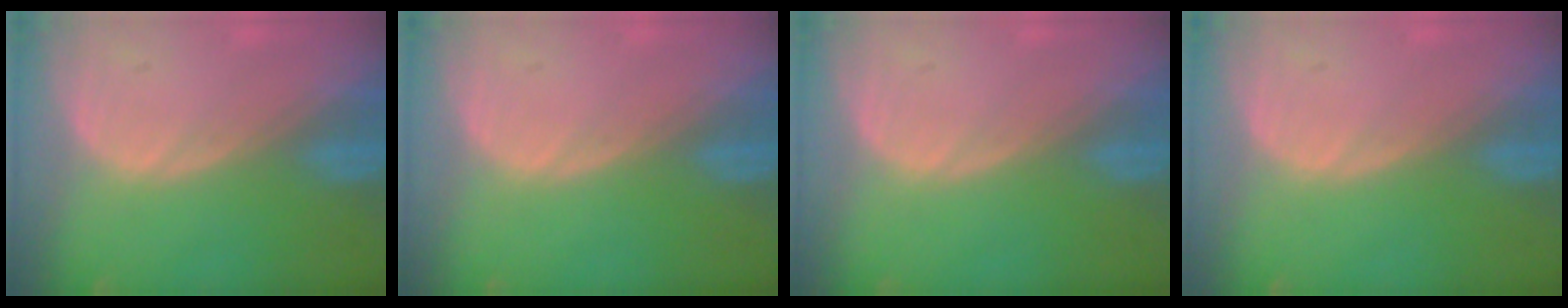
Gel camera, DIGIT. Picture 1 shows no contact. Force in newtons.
{"total": 0.0}
{"total": 0.0}
{"total": 0.0}